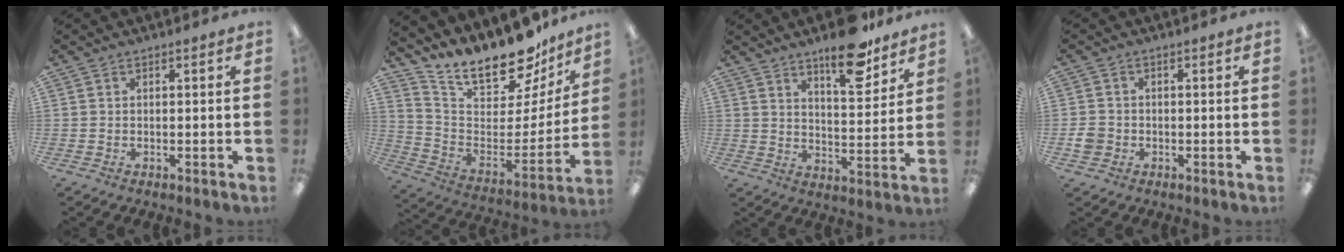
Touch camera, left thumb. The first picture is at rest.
{"total": 19.6, "force": [17.2, 6.1, 7.1], "torque": [-0.109, -0.146, 0.296]}
{"total": 13.9, "force": [10.4, 4.8, 7.8], "torque": [-0.099, -0.066, 0.176]}
{"total": 3.3, "force": [-0.8, 3.0, 1.2], "torque": [-0.017, 0.009, -0.014]}